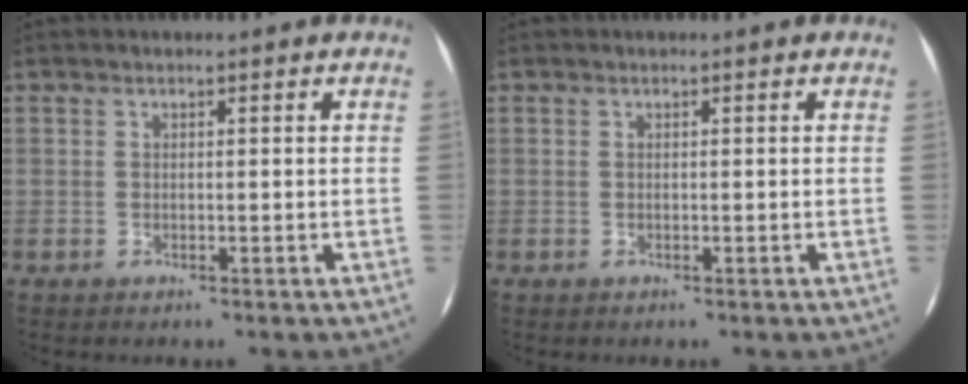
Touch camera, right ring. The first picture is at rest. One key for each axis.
{"total": 0.0}